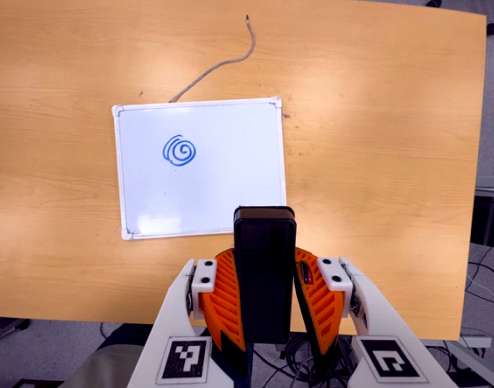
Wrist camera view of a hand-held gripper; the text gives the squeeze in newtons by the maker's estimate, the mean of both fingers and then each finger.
{"total": 10.9, "left": 8.6, "right": 13.2}